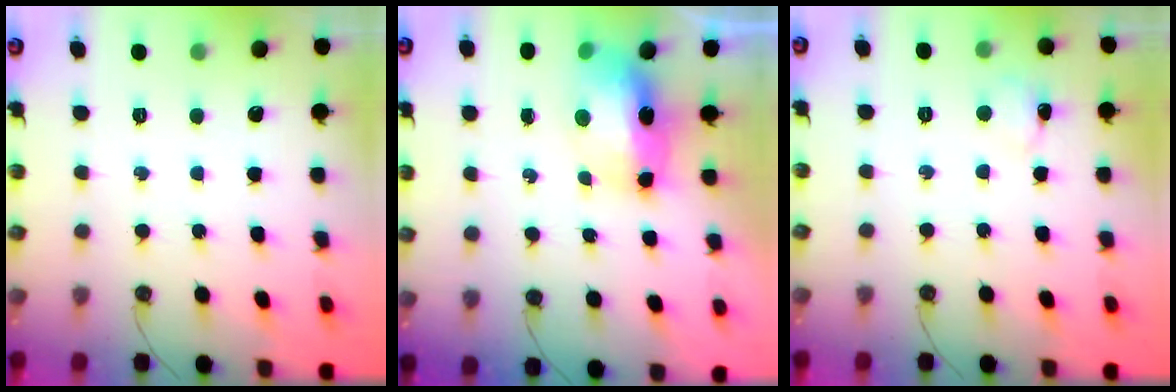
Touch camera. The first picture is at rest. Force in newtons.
{"total": 10.8, "press": 10.7, "slide": 1.1}
{"total": 2.5, "press": 2.4, "slide": 0.5}